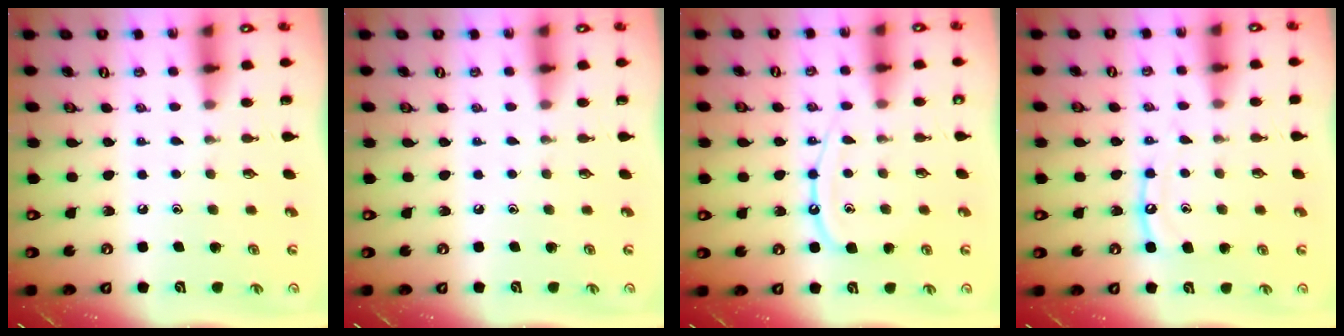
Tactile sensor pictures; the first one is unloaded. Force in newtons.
{"total": 0.0}
{"total": 10.9, "press": 10.8, "slide": 0.9}
{"total": 8.4, "press": 8.3, "slide": 0.8}